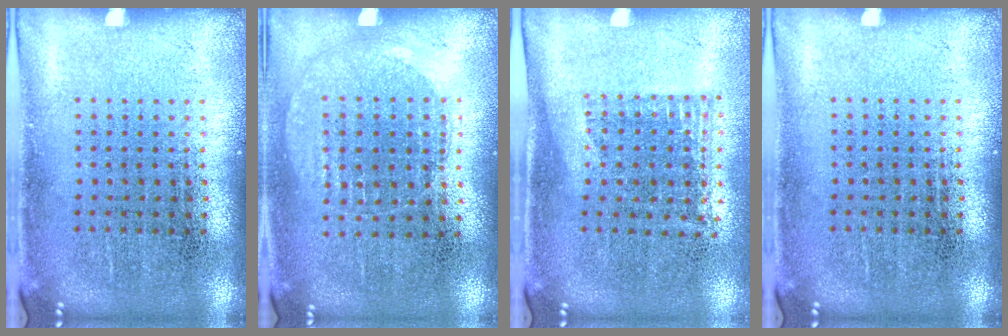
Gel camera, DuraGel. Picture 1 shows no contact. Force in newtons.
{"total": 1.0, "press": 0.9, "slide": 0.4}
{"total": 1.2, "press": 0.9, "slide": 0.8}
{"total": 0.0}